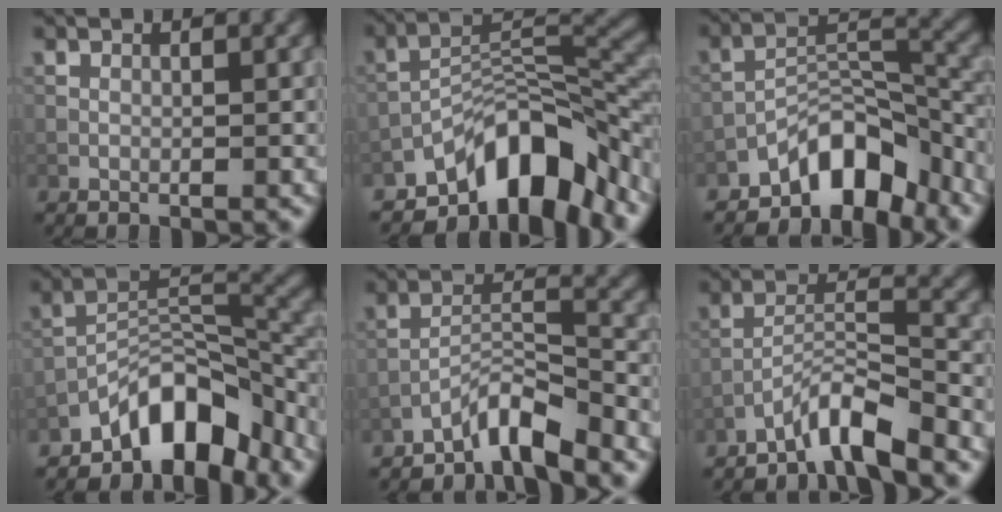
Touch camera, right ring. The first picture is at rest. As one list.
[{"total": 10.2, "force": [-7.1, 3.9, 6.3], "torque": [-0.081, 0.007, -0.133]}, {"total": 6.4, "force": [-4.8, 2.8, 3.2], "torque": [-0.029, 0.010, -0.089]}, {"total": 7.5, "force": [-5.6, 2.9, 4.0], "torque": [-0.043, 0.009, -0.104]}, {"total": 4.3, "force": [-3.7, 0.6, 2.1], "torque": [-0.036, 0.011, -0.077]}, {"total": 4.5, "force": [-3.8, 0.4, 2.4], "torque": [-0.043, 0.011, -0.080]}]